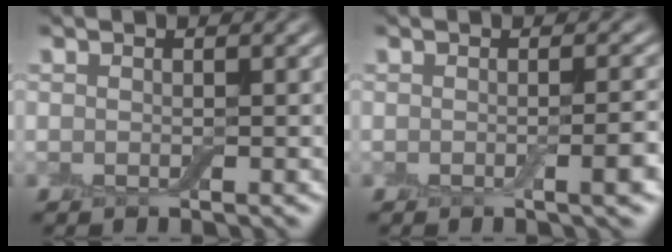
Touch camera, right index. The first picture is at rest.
{"total": 2.2, "force": [-0.5, 0.4, 2.1], "torque": [-0.026, 0.002, -0.009]}